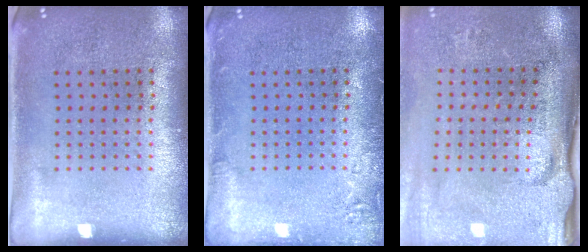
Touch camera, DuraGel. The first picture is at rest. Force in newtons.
{"total": 1.8, "press": 1.7, "slide": 0.4}
{"total": 4.4, "press": 3.6, "slide": 2.6}